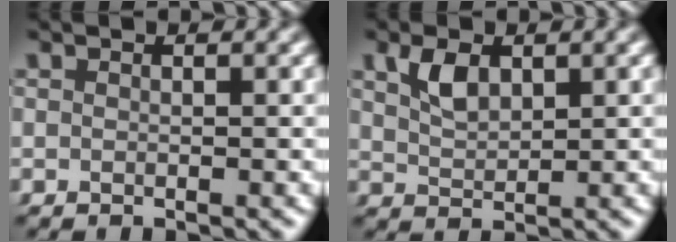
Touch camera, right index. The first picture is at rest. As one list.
[{"total": 2.7, "force": [1.1, 1.6, 1.9], "torque": [-0.043, -0.006, 0.027]}]